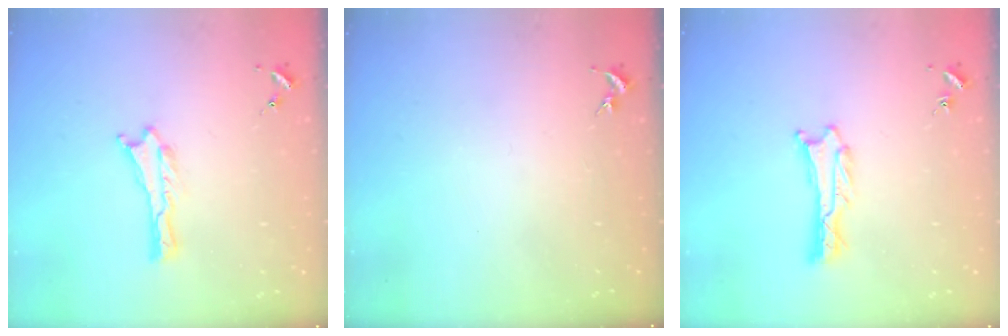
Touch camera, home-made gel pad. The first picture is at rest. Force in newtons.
{"total": 0.0}
{"total": 0.9, "press": 0.8, "slide": 0.1}